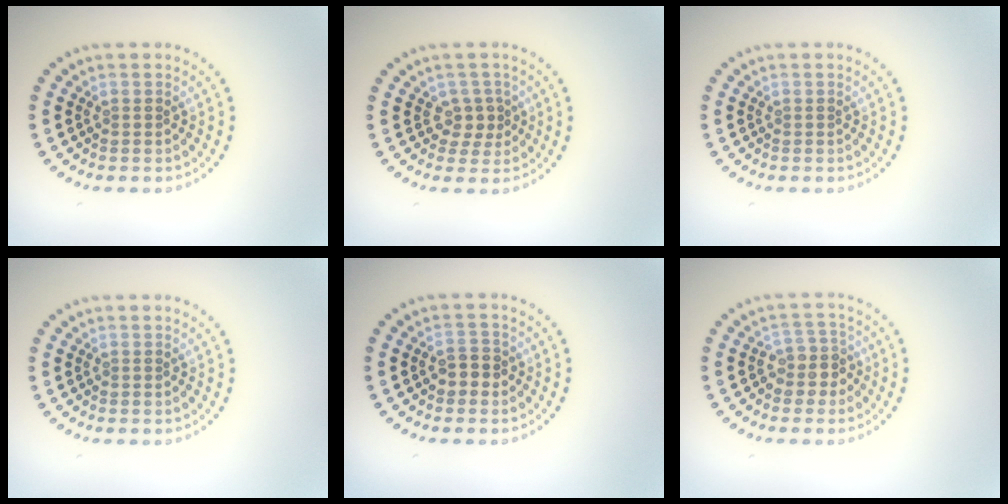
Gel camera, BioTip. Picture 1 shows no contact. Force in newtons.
{"total": 1.7, "press": 1.5, "slide": 0.9}
{"total": 0.0}
{"total": 0.0}
{"total": 1.8, "press": 1.7, "slide": 0.3}
{"total": 2.5, "press": 2.2, "slide": 1.2}